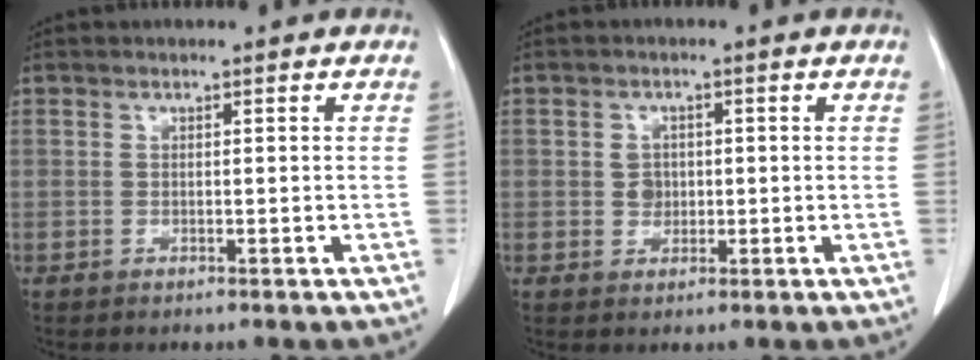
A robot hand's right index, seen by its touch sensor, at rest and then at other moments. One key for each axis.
{"total": 2.5, "fx": 0.0, "fy": 2.2, "fz": 1.2, "tx": -0.016, "ty": 0.003, "tz": 0.004}